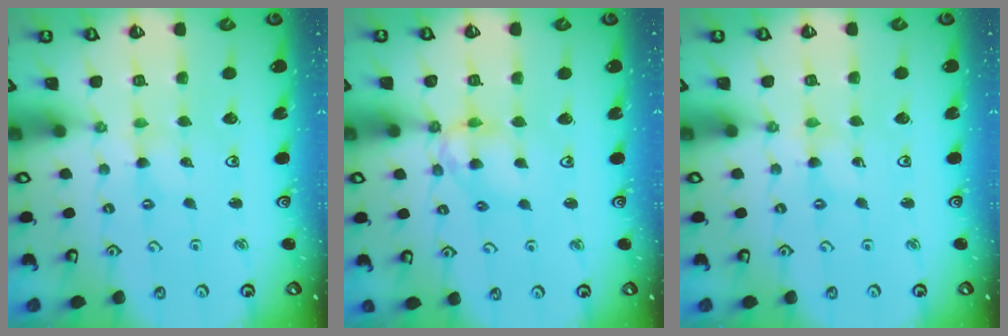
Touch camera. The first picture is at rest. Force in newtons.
{"total": 9.8, "press": 9.8, "slide": 0.8}
{"total": 0.0}